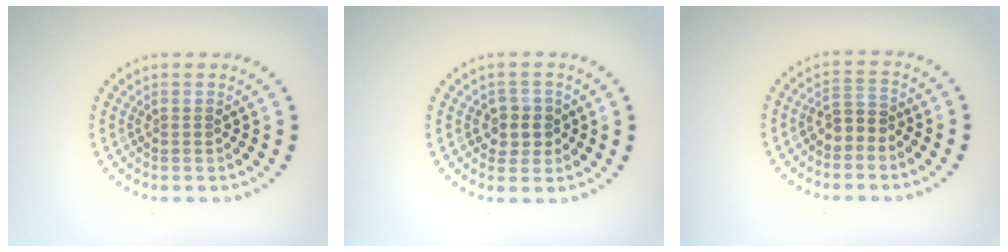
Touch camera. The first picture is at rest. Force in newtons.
{"total": 2.3, "press": 2.1, "slide": 1.0}
{"total": 2.0, "press": 1.8, "slide": 0.8}